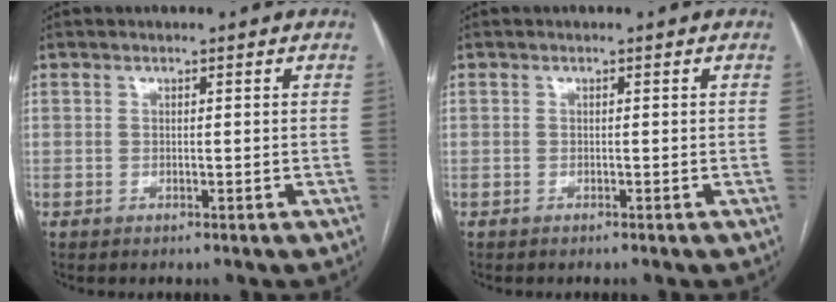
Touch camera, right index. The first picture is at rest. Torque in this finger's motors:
{"motor_torque": [0.00, -0.07, -0.02, 0.01]}